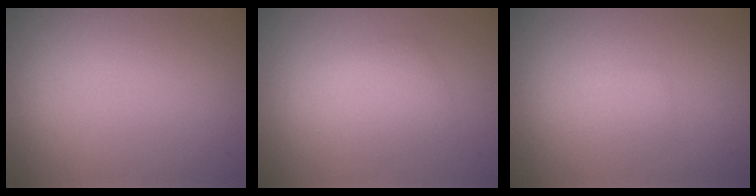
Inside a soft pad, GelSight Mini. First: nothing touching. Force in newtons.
{"total": 2.9, "press": 2.9, "slide": 0.1}
{"total": 1.2, "press": 1.2, "slide": 0.1}